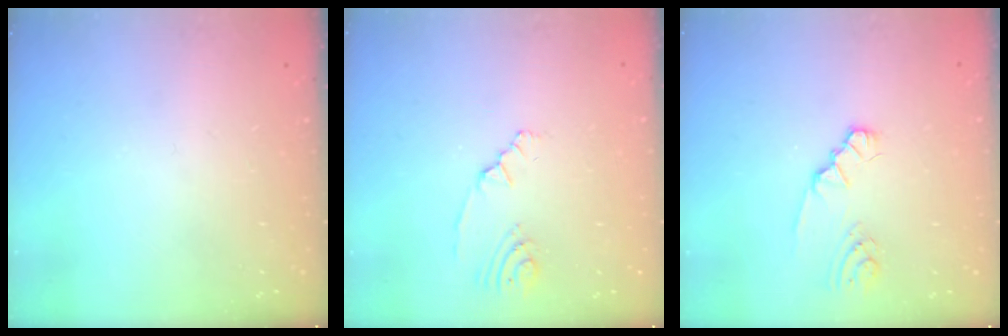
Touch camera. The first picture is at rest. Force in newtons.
{"total": 1.8, "press": 1.5, "slide": 1.0}
{"total": 2.1, "press": 2.1, "slide": 0.3}